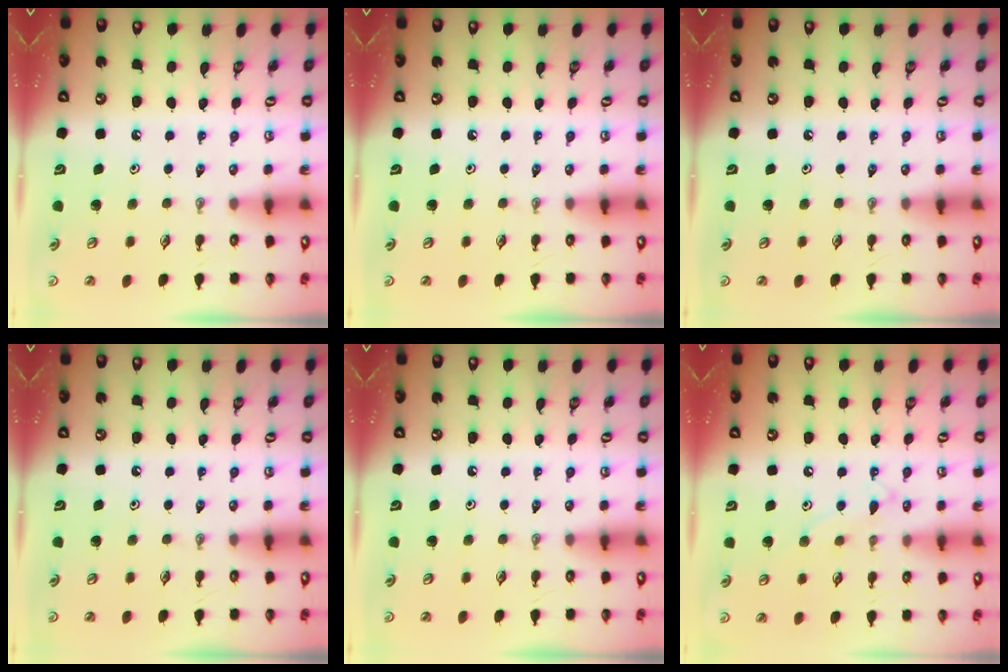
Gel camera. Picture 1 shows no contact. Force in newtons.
{"total": 0.0}
{"total": 0.0}
{"total": 0.0}
{"total": 0.0}
{"total": 8.3, "press": 8.2, "slide": 0.7}